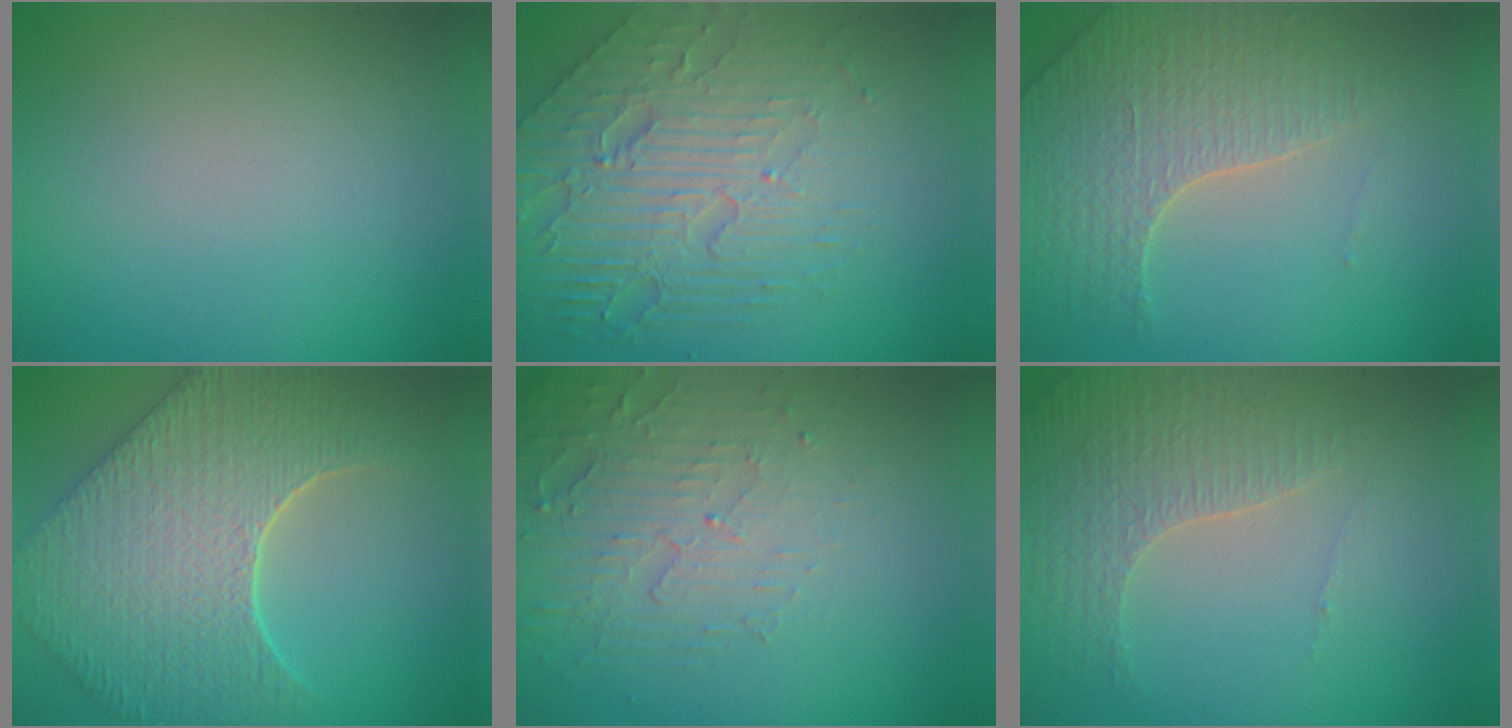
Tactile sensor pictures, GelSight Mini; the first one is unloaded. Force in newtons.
{"total": 7.6, "press": 5.3, "slide": 5.4}
{"total": 3.8, "press": 3.7, "slide": 0.8}
{"total": 9.4, "press": 7.5, "slide": 5.6}
{"total": 5.0, "press": 3.3, "slide": 3.8}
{"total": 4.4, "press": 3.3, "slide": 2.9}